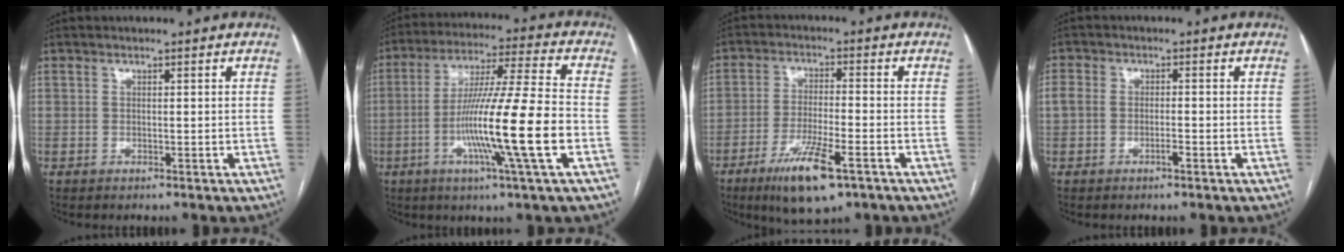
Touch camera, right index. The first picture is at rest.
{"total": 16.4, "force": [-4.3, -1.2, 15.8], "torque": [-0.287, -0.010, -0.083]}
{"total": 10.0, "force": [-5.7, 1.7, 8.0], "torque": [-0.149, -0.020, -0.094]}
{"total": 2.7, "force": [-0.9, 1.4, 2.2], "torque": [-0.045, 0.006, -0.017]}